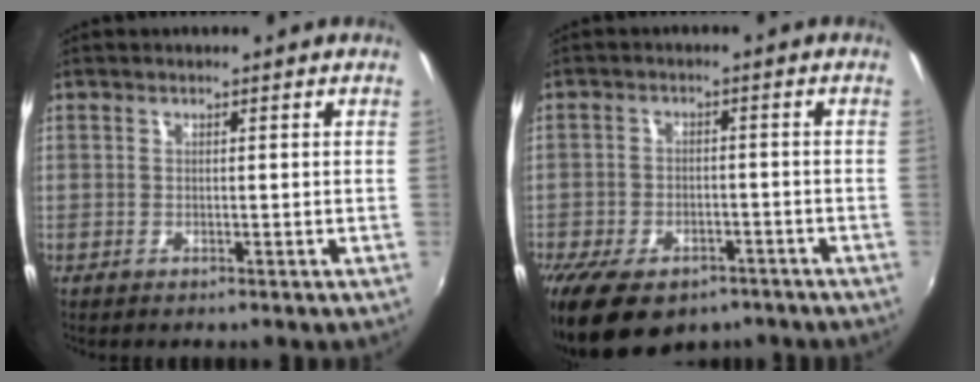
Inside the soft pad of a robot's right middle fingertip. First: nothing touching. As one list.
[{"total": 13.5, "force": [-9.2, 7.0, 7.0], "torque": [-0.161, -0.025, -0.141]}]